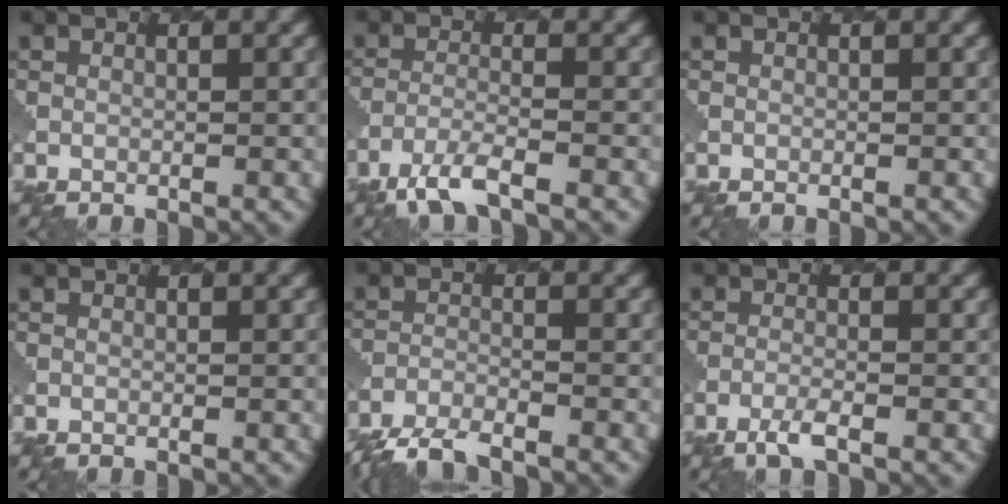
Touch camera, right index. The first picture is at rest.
{"total": 3.5, "force": [-2.8, 0.5, 2.0], "torque": [-0.047, -0.005, -0.064]}
{"total": 0.0}
{"total": 0.0}
{"total": 4.9, "force": [-4.6, 0.7, 1.4], "torque": [-0.034, -0.017, -0.085]}
{"total": 1.8, "force": [-1.4, 0.3, 1.2], "torque": [-0.026, -0.001, -0.036]}